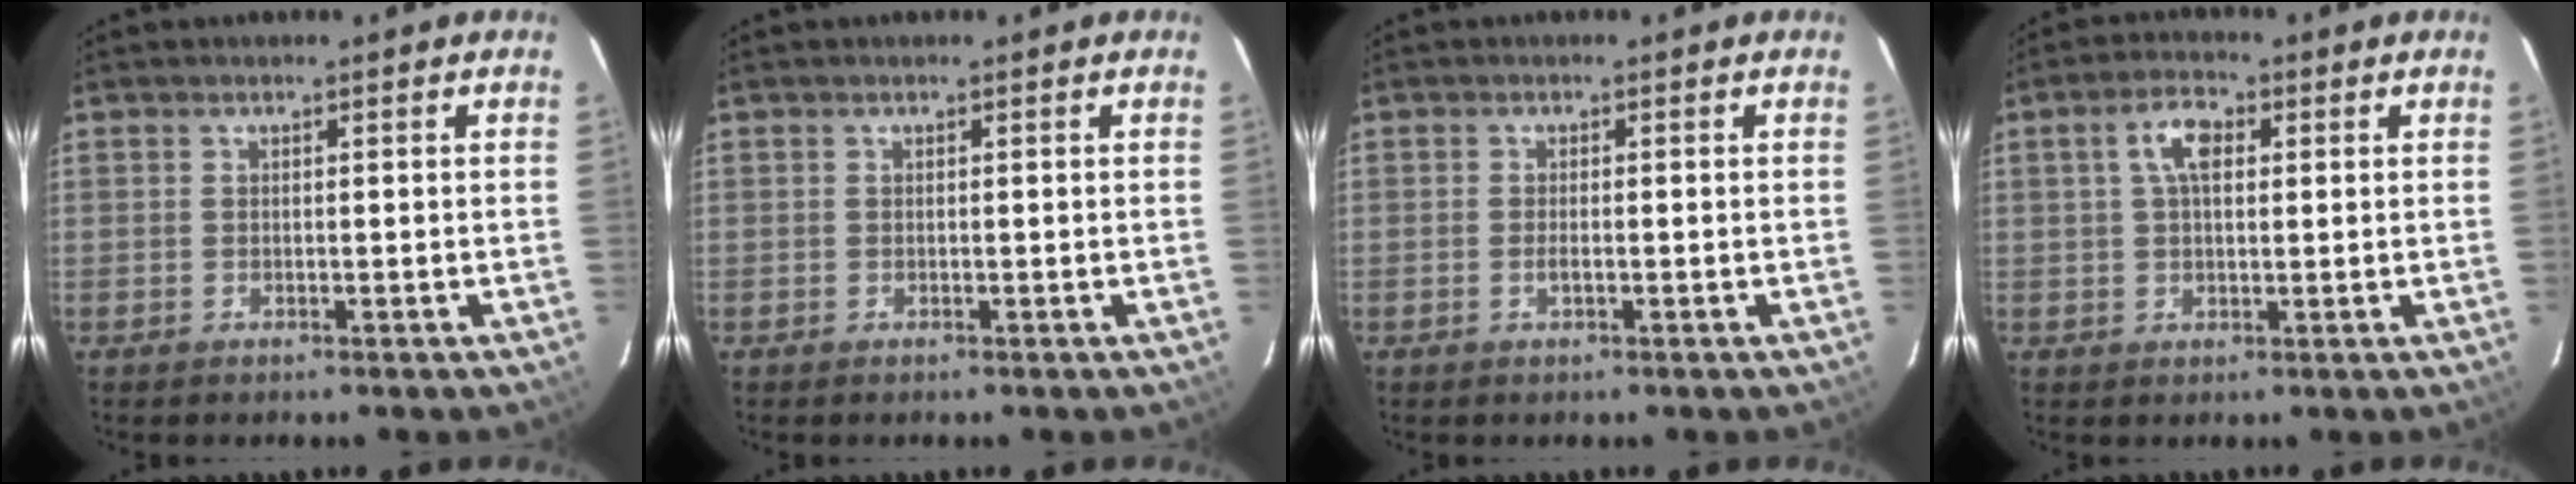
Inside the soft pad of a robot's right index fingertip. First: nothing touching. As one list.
[{"total": 0.0}, {"total": 1.3, "force": [-0.5, 0.3, 1.1], "torque": [-0.023, -0.002, -0.008]}, {"total": 5.3, "force": [1.4, 2.8, 4.3], "torque": [-0.081, 0.017, 0.027]}]